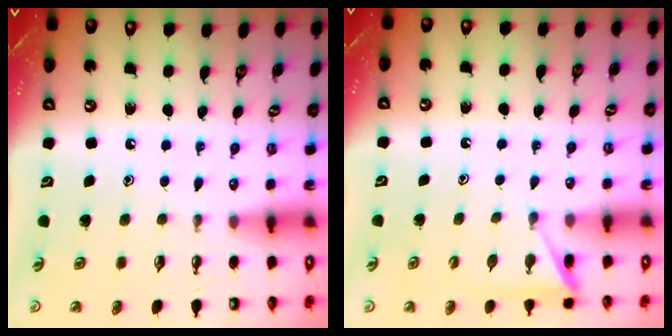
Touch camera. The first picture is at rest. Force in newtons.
{"total": 5.7, "press": 5.7, "slide": 0.5}